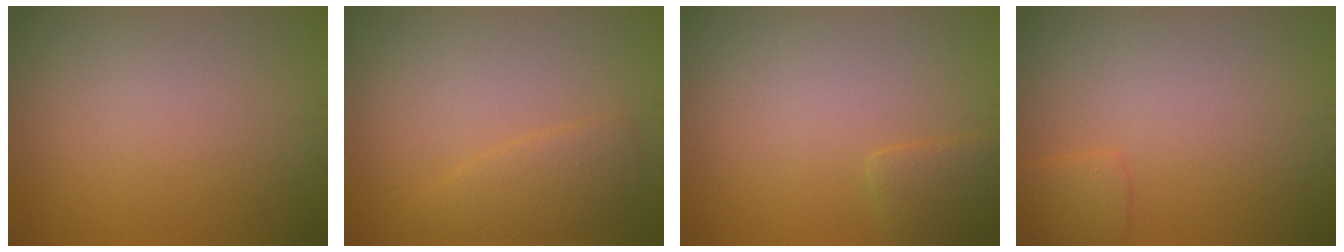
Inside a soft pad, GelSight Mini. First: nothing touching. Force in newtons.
{"total": 2.3, "press": 2.3, "slide": 0.0}
{"total": 1.8, "press": 1.8, "slide": 0.2}
{"total": 1.7, "press": 1.7, "slide": 0.1}